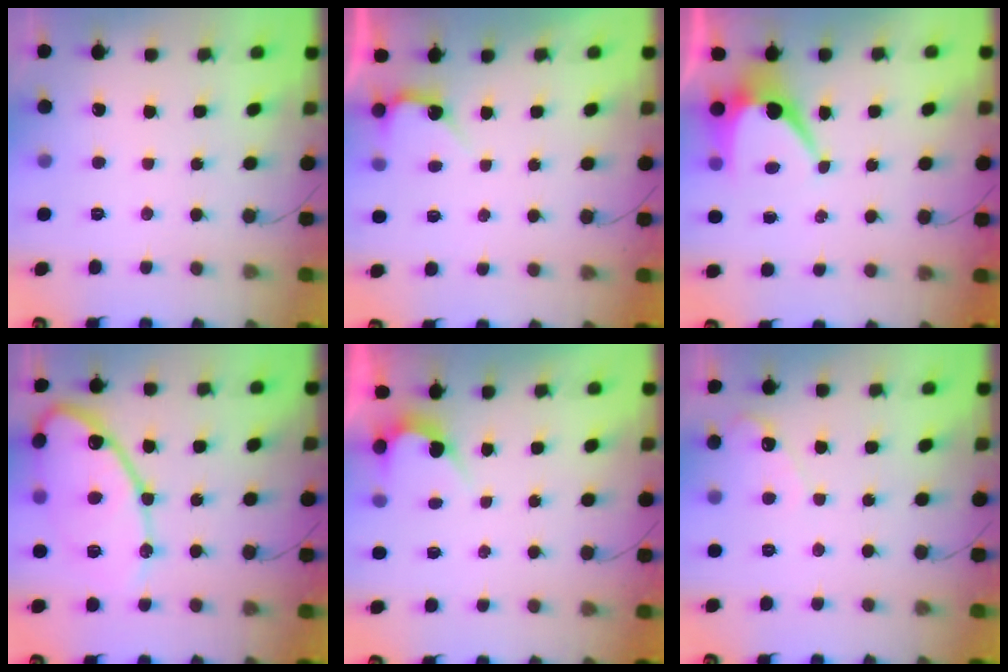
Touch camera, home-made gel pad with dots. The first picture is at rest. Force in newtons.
{"total": 2.8, "press": 2.8, "slide": 0.2}
{"total": 7.1, "press": 7.1, "slide": 0.3}
{"total": 16.3, "press": 16.2, "slide": 1.6}
{"total": 2.7, "press": 2.7, "slide": 0.2}
{"total": 3.1, "press": 3.0, "slide": 0.3}